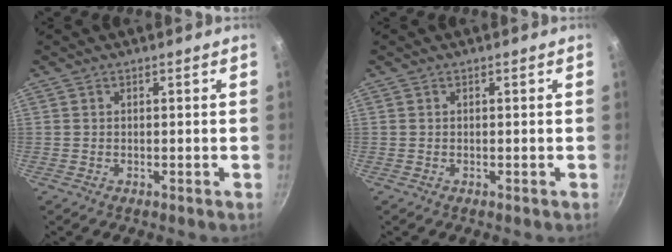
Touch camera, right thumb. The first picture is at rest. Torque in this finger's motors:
{"motor_torque": [-0.01, 0.00, 0.09, 0.09, 0.04]}